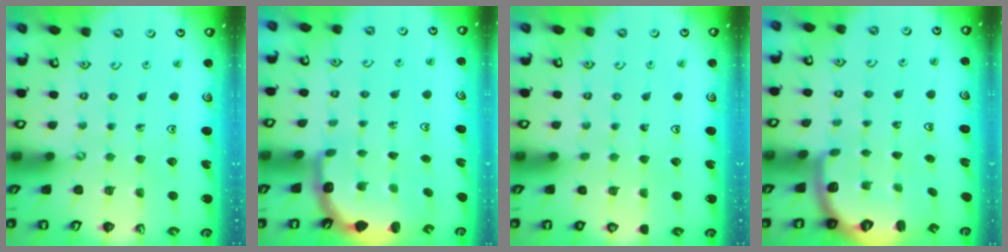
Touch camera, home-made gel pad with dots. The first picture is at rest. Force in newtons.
{"total": 3.3, "press": 2.5, "slide": 2.2}
{"total": 0.0}
{"total": 2.7, "press": 1.6, "slide": 2.1}